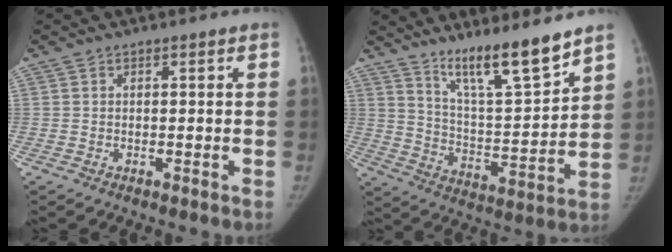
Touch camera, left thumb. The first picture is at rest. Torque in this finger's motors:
{"motor_torque": [0.45, -0.36, 1.36, -1.42, 0.02]}